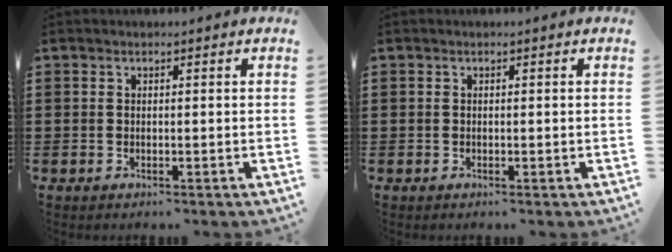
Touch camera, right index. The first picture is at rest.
{"total": 0.0}